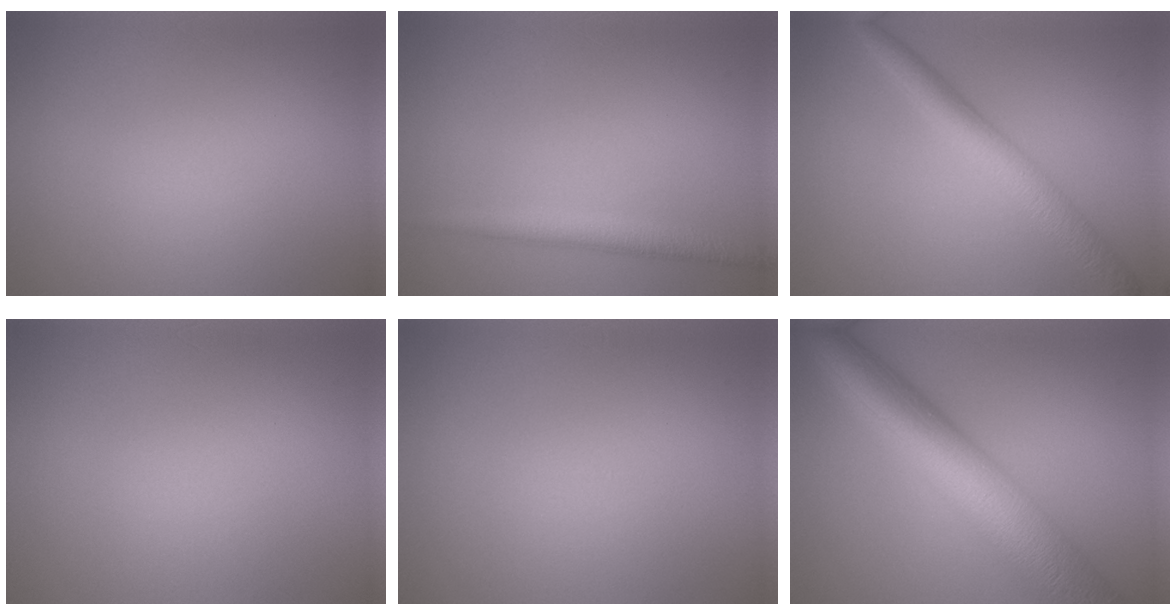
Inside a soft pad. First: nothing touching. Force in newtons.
{"total": 2.2, "press": 2.2, "slide": 0.0}
{"total": 3.6, "press": 3.6, "slide": 0.1}
{"total": 0.0}
{"total": 0.0}
{"total": 9.7, "press": 9.7, "slide": 0.2}